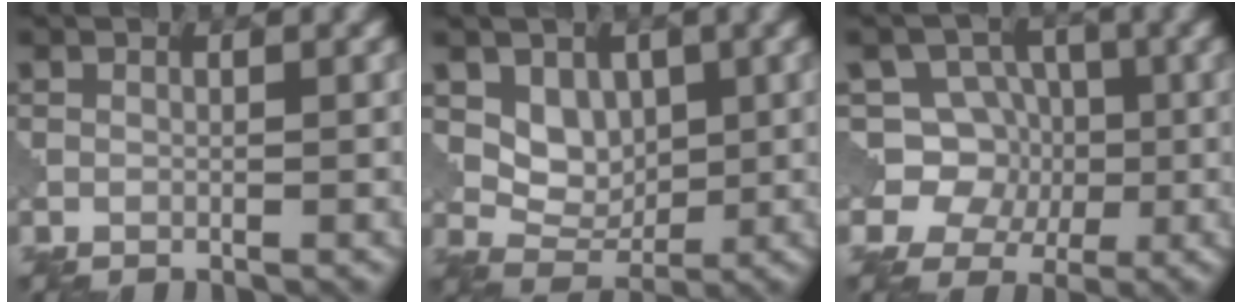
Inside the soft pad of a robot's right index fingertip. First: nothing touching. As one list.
[{"total": 4.0, "force": [1.3, 3.0, 2.2], "torque": [-0.036, -0.011, 0.033]}, {"total": 6.7, "force": [0.1, 6.3, 2.4], "torque": [-0.021, 0.029, -0.031]}]